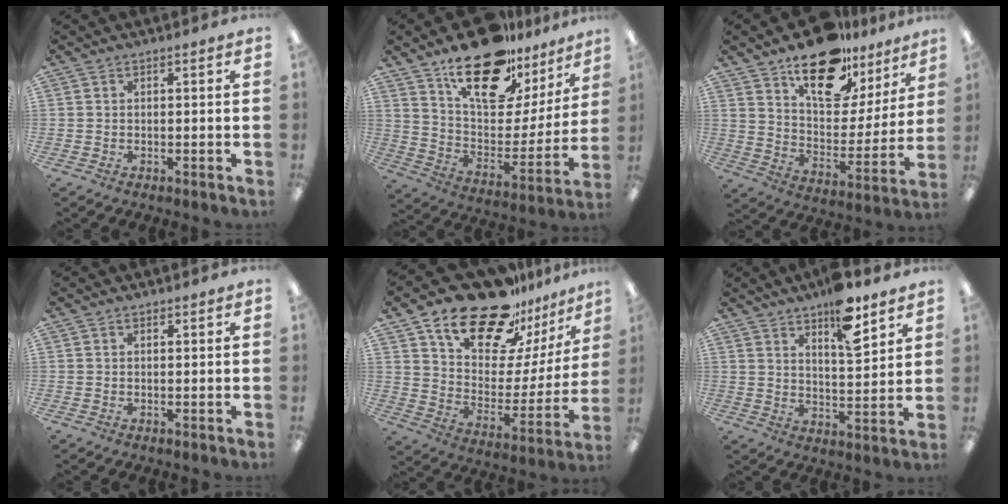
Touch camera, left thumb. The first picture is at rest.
{"total": 22.0, "force": [15.5, 10.2, 11.8], "torque": [-0.183, -0.099, 0.271]}
{"total": 18.6, "force": [13.3, 9.0, 9.4], "torque": [-0.140, -0.089, 0.229]}
{"total": 0.6, "force": [0.4, 0.2, 0.3], "torque": [-0.008, 0.002, 0.007]}
{"total": 23.2, "force": [17.5, 10.7, 10.7], "torque": [-0.175, -0.111, 0.306]}
{"total": 11.5, "force": [8.1, 3.8, 7.2], "torque": [-0.107, -0.045, 0.136]}